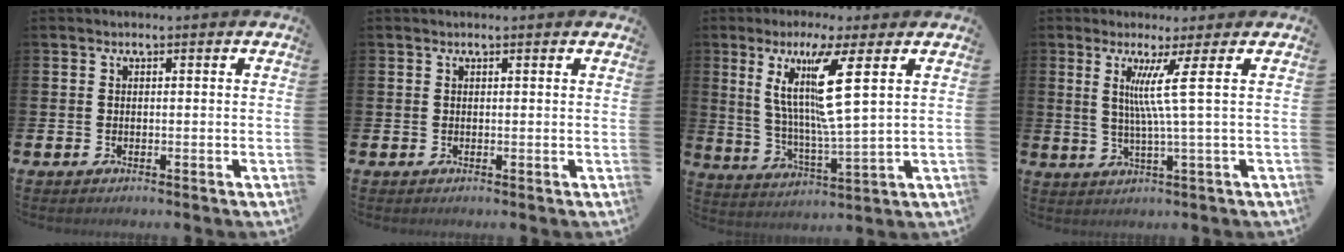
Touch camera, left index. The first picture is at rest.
{"total": 0.0}
{"total": 10.6, "force": [5.6, 0.4, 9.0], "torque": [-0.179, -0.018, 0.091]}
{"total": 5.9, "force": [1.8, -1.3, 5.5], "torque": [-0.117, -0.008, 0.026]}